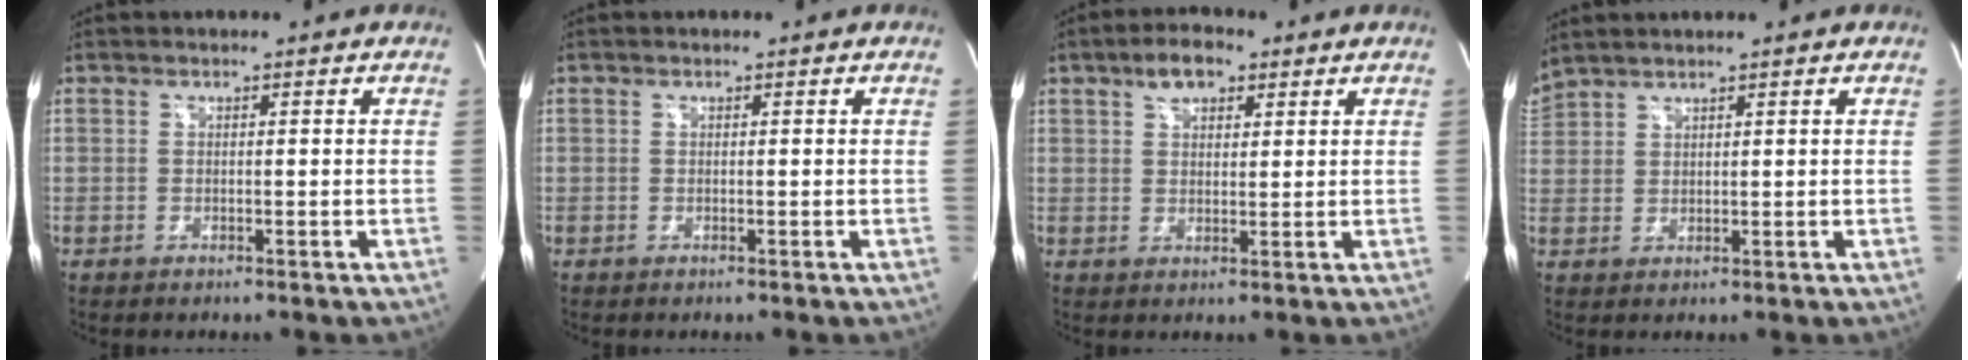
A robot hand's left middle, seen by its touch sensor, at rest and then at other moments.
{"total": 0.0}
{"total": 5.1, "force": [3.0, 2.6, 3.3], "torque": [-0.059, 0.016, 0.052]}
{"total": 4.2, "force": [4.0, 0.3, 1.4], "torque": [-0.038, 0.032, 0.083]}